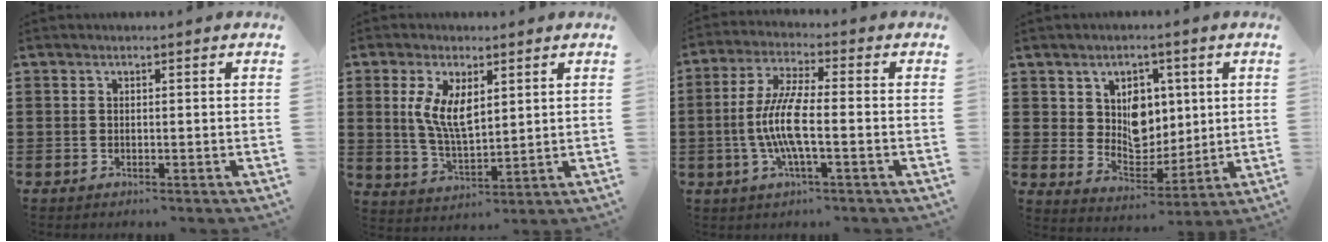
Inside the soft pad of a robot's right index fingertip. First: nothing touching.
{"total": 6.8, "force": [2.0, 2.9, 5.8], "torque": [-0.117, 0.004, 0.037]}
{"total": 8.5, "force": [-1.7, 1.9, 8.1], "torque": [-0.181, -0.012, -0.040]}
{"total": 7.2, "force": [2.1, 6.0, 3.5], "torque": [-0.062, 0.001, 0.036]}